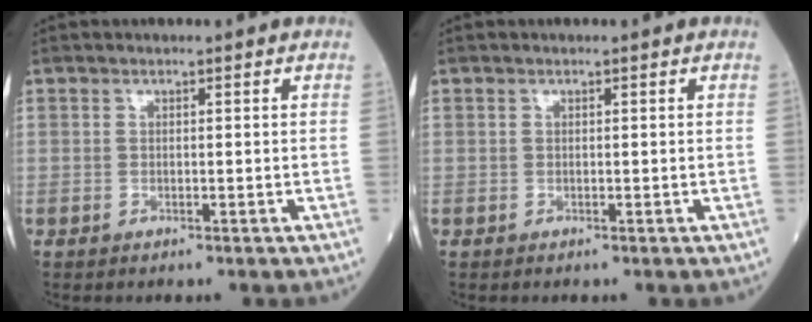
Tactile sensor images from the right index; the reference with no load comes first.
{"total": 0.0}